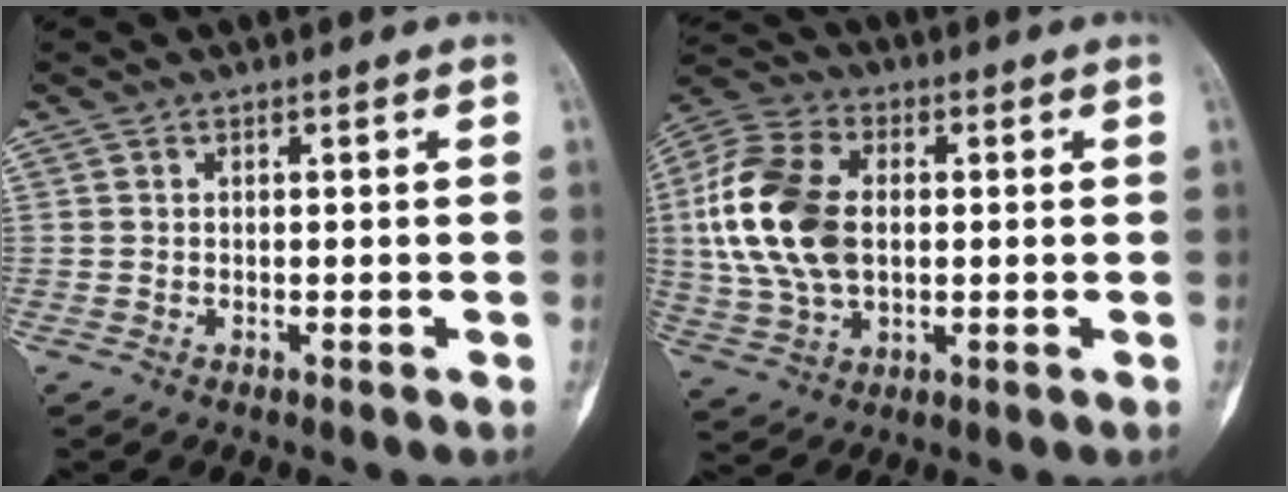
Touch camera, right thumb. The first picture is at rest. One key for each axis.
{"total": 17.4, "fx": 1.3, "fy": 11.2, "fz": 13.2, "tx": -0.271, "ty": 0.012, "tz": 0.025}